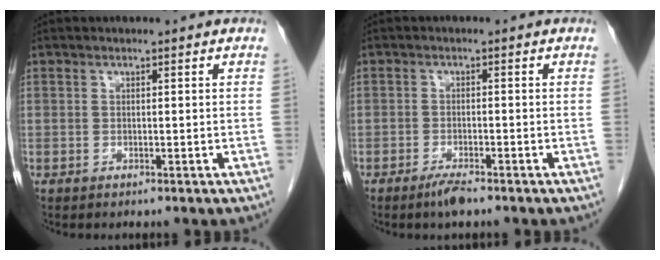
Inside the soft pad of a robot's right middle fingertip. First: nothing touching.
{"total": 2.7, "force": [-2.0, 0.5, 1.7], "torque": [-0.037, -0.003, -0.036]}